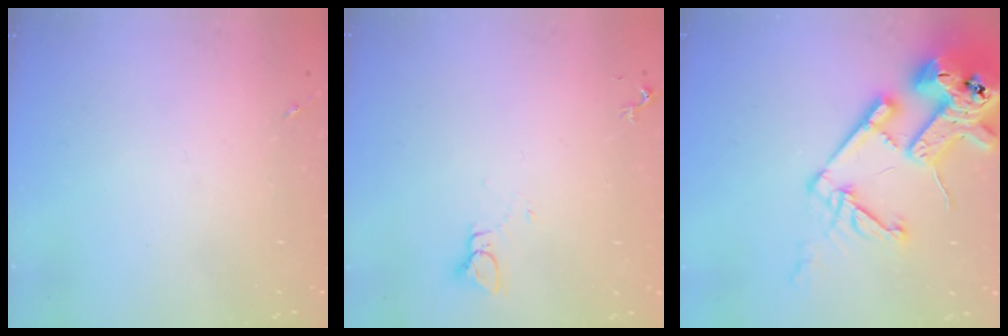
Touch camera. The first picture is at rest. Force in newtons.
{"total": 2.8, "press": 2.8, "slide": 0.1}
{"total": 21.7, "press": 21.5, "slide": 2.7}